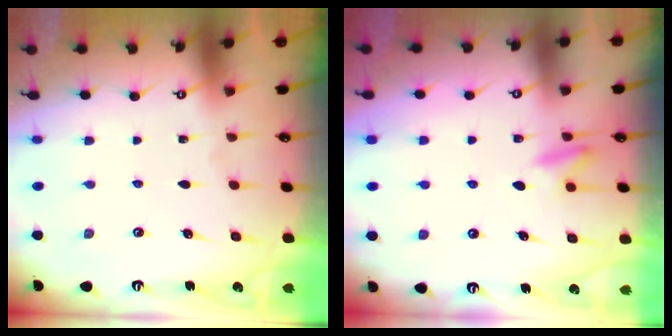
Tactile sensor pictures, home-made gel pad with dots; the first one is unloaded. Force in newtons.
{"total": 8.3, "press": 8.2, "slide": 1.2}